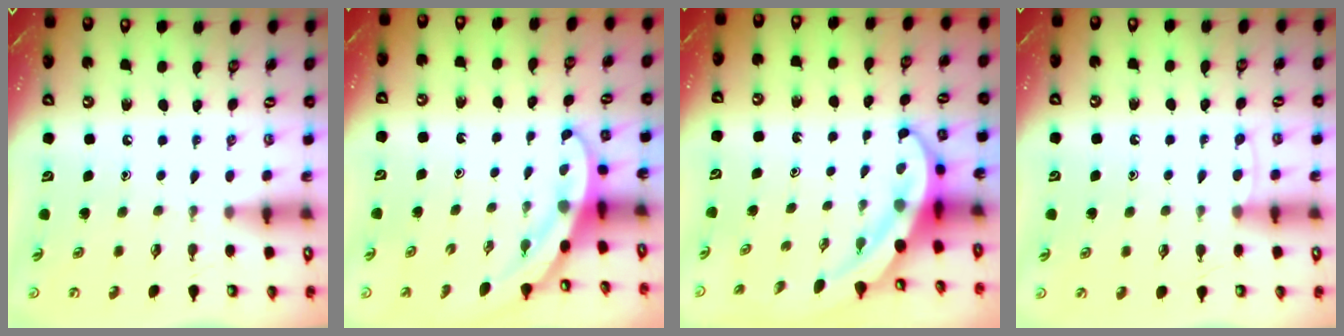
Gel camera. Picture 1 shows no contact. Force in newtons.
{"total": 2.9, "press": 2.9, "slide": 0.1}
{"total": 6.2, "press": 6.1, "slide": 1.4}
{"total": 6.0, "press": 6.0, "slide": 0.7}